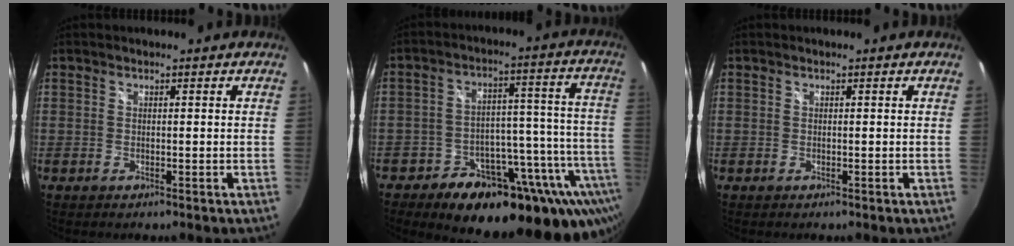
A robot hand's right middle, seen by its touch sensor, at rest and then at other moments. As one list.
[{"total": 27.3, "force": [-19.3, 11.6, 15.4], "torque": [-0.191, 0.014, -0.257]}, {"total": 0.0}]